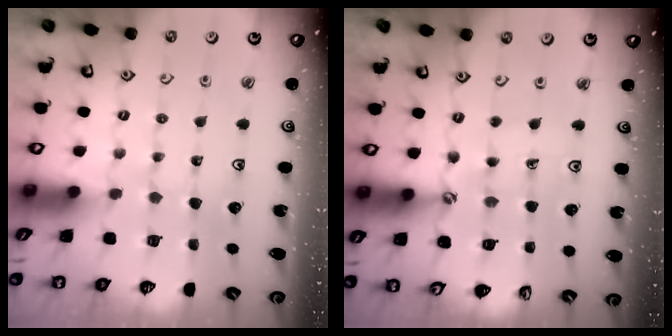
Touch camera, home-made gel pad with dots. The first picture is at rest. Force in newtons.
{"total": 2.2, "press": 1.4, "slide": 1.6}